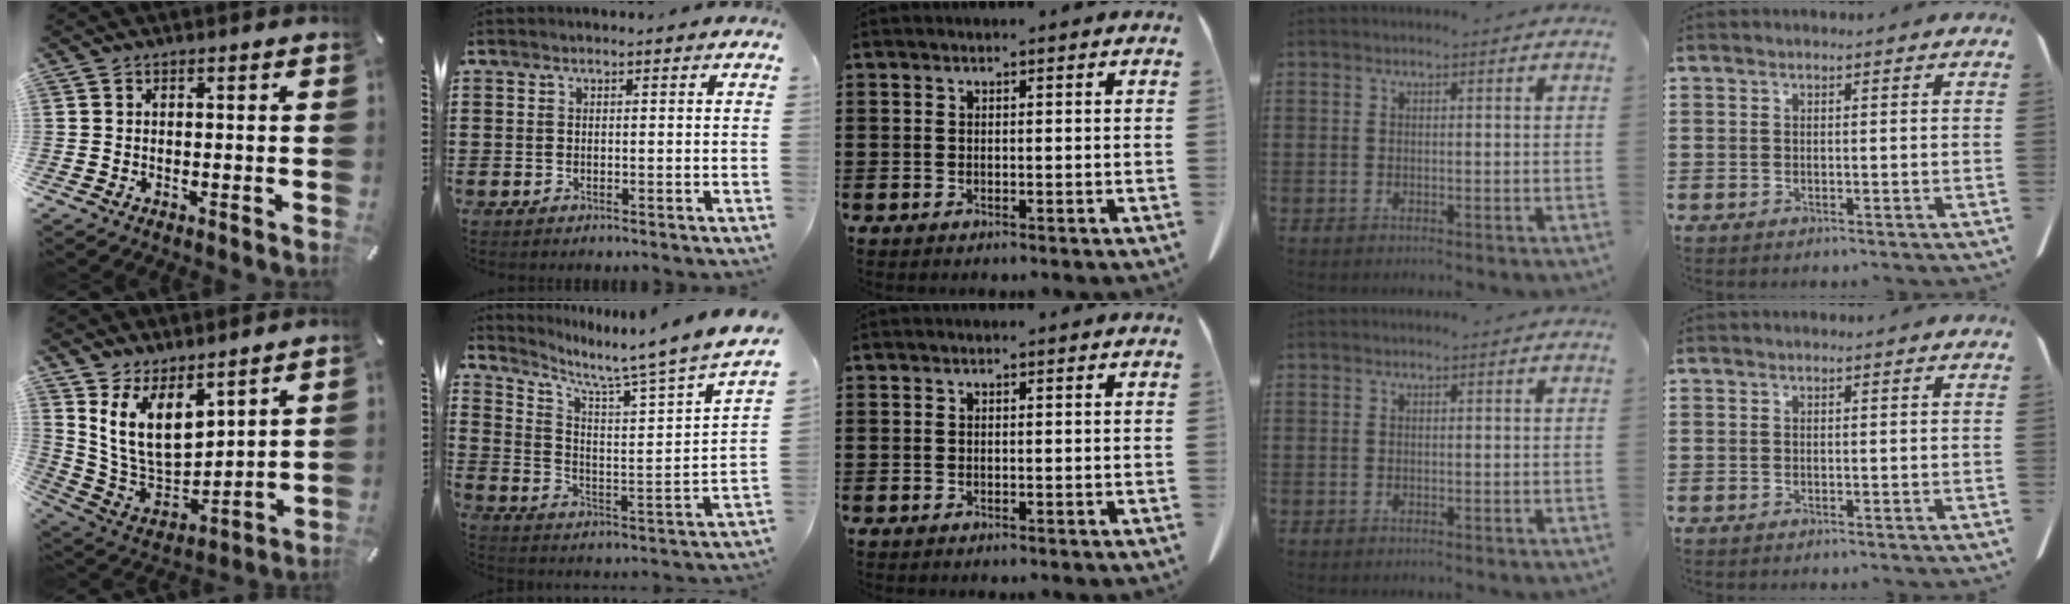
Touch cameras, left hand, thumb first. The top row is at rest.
{"thumb": {"total": 13.2, "force": [7.3, 7.7, 7.7], "torque": [-0.175, -0.056, 0.142]}, "index": {"total": 5.5, "force": [4.7, -0.6, 2.8], "torque": [-0.068, -0.053, 0.064]}}